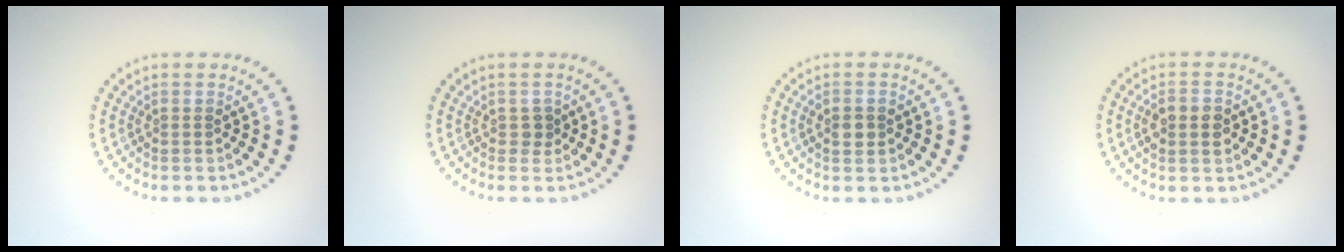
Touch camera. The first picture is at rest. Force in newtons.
{"total": 0.9, "press": 0.8, "slide": 0.4}
{"total": 2.1, "press": 2.1, "slide": 0.2}
{"total": 2.3, "press": 2.3, "slide": 0.0}